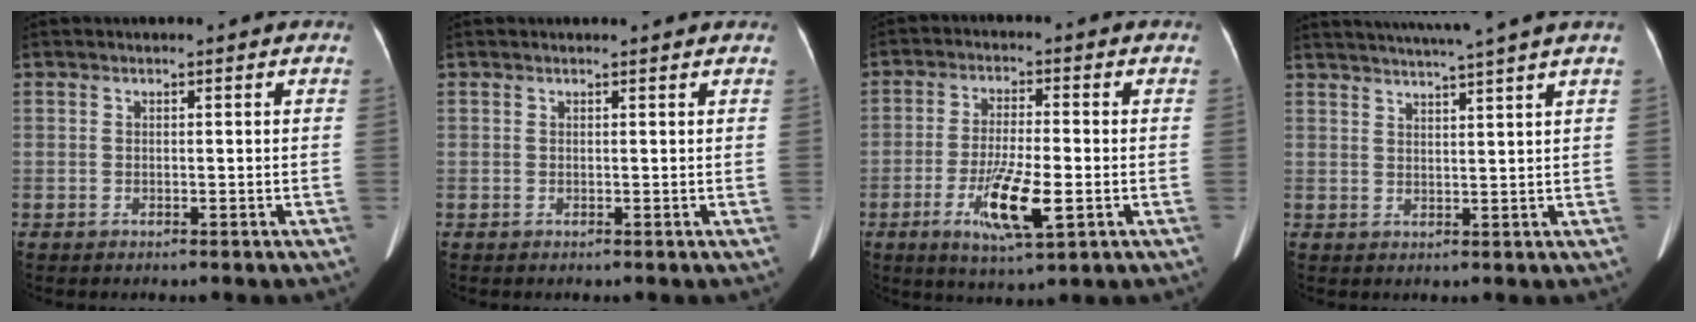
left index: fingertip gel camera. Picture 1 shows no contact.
{"total": 1.5, "force": [1.5, -0.1, 0.3], "torque": [-0.009, 0.006, 0.017]}
{"total": 9.2, "force": [-3.2, 1.4, 8.5], "torque": [-0.159, -0.019, -0.053]}
{"total": 9.9, "force": [8.5, -2.2, 4.5], "torque": [-0.070, 0.001, 0.113]}